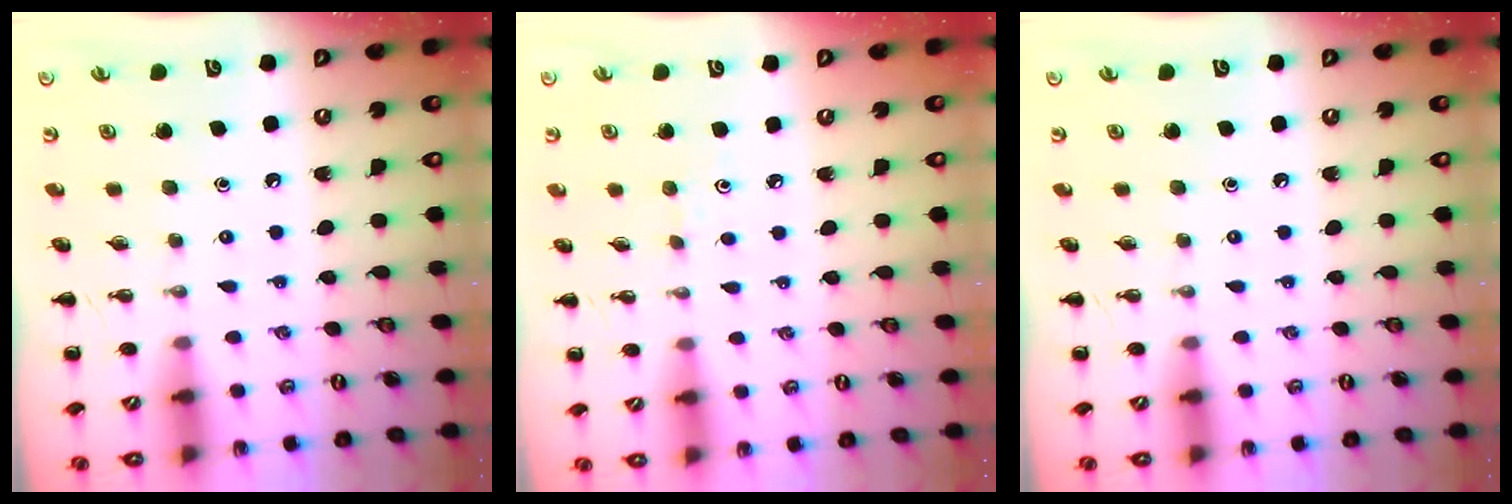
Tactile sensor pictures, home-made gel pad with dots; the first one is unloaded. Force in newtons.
{"total": 2.9, "press": 2.7, "slide": 0.9}
{"total": 0.0}